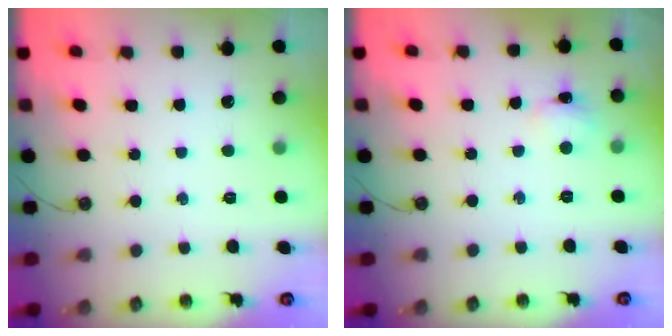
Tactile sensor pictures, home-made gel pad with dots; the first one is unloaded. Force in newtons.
{"total": 3.5, "press": 3.4, "slide": 0.7}